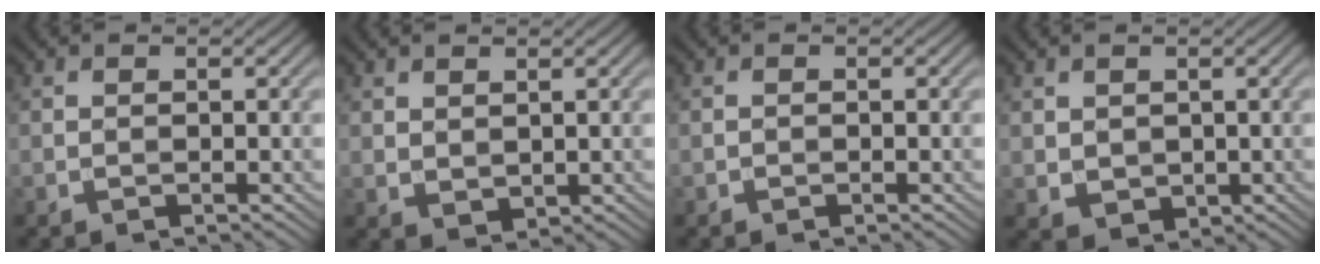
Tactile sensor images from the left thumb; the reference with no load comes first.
{"total": 1.9, "force": [1.1, 1.2, 1.0], "torque": [-0.025, -0.007, 0.028]}
{"total": 0.0}
{"total": 2.7, "force": [0.8, 2.2, 1.2], "torque": [-0.043, -0.009, 0.022]}